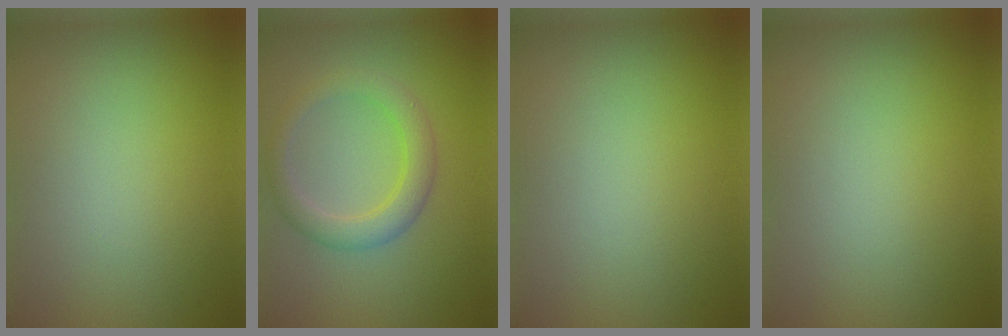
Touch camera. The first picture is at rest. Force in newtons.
{"total": 3.3, "press": 3.3, "slide": 0.1}
{"total": 0.0}
{"total": 0.0}